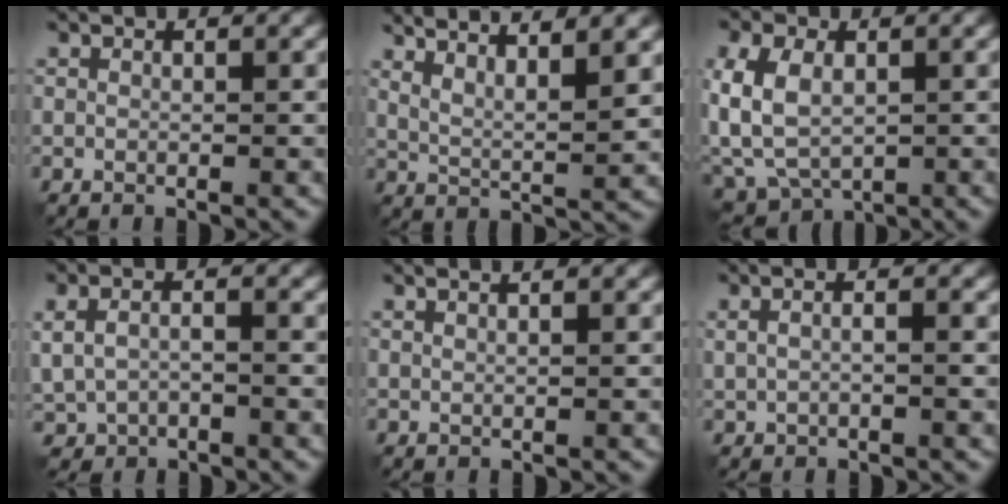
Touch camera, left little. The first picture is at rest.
{"total": 6.9, "force": [4.9, 1.3, 4.7], "torque": [-0.079, 0.013, 0.068]}
{"total": 7.3, "force": [-0.2, 4.4, 5.8], "torque": [-0.137, 0.003, -0.012]}
{"total": 3.4, "force": [-0.3, 2.3, 2.5], "torque": [-0.058, -0.002, 0.000]}
{"total": 2.0, "force": [1.3, 0.7, 1.3], "torque": [-0.003, 0.006, -0.001]}
{"total": 2.3, "force": [0.4, 1.1, 2.0], "torque": [-0.029, 0.007, -0.001]}